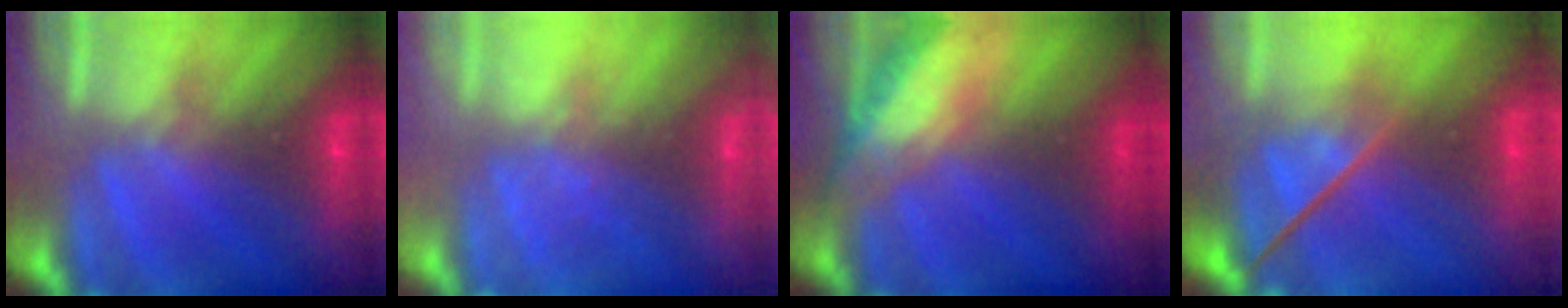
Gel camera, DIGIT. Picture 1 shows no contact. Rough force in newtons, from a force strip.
{"total": 2.3}
{"total": 8.7}
{"total": 3.8}